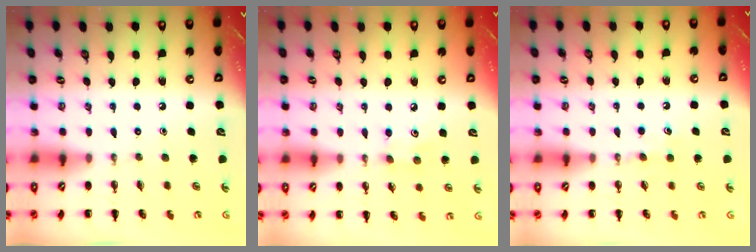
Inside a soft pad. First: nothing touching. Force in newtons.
{"total": 4.4, "press": 4.3, "slide": 0.9}
{"total": 5.0, "press": 4.8, "slide": 1.4}